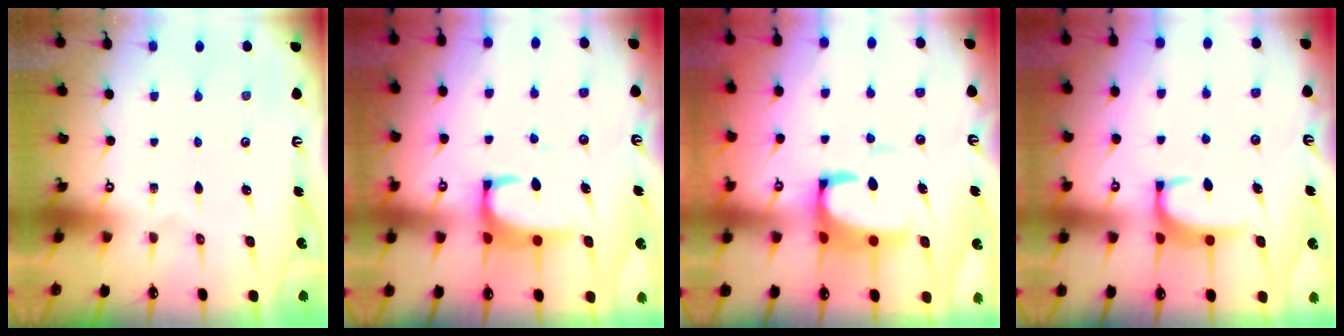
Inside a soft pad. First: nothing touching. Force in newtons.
{"total": 3.5, "press": 3.5, "slide": 0.4}
{"total": 6.4, "press": 6.3, "slide": 1.1}
{"total": 2.7, "press": 2.6, "slide": 0.5}